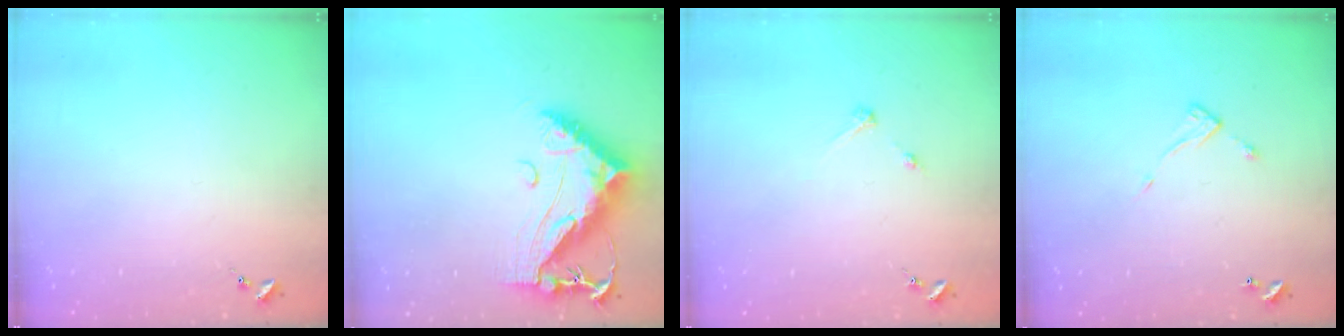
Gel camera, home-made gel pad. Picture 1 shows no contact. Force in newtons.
{"total": 14.4, "press": 14.3, "slide": 1.4}
{"total": 2.7, "press": 2.7, "slide": 0.3}
{"total": 5.5, "press": 5.5, "slide": 0.2}